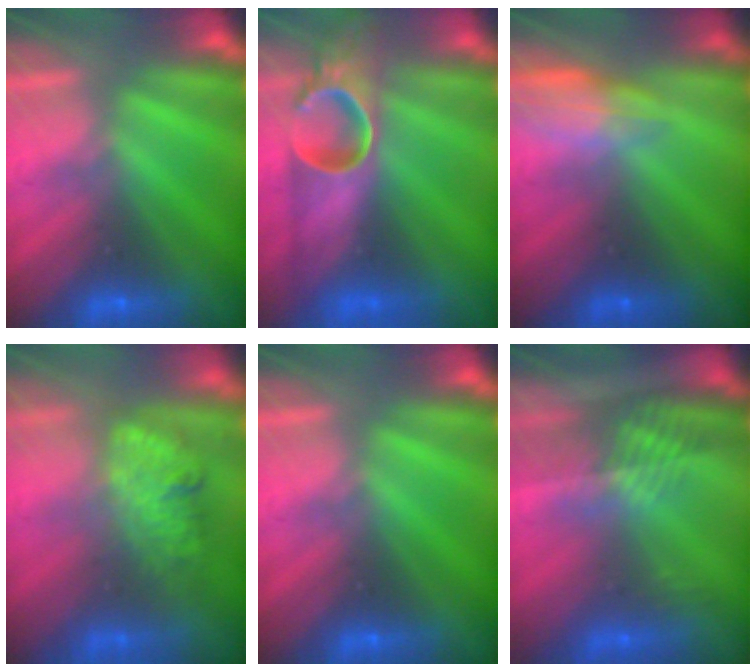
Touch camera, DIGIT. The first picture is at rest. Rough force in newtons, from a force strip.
{"total": 8.6}
{"total": 2.8}
{"total": 3.0}
{"total": 0.0}
{"total": 2.4}